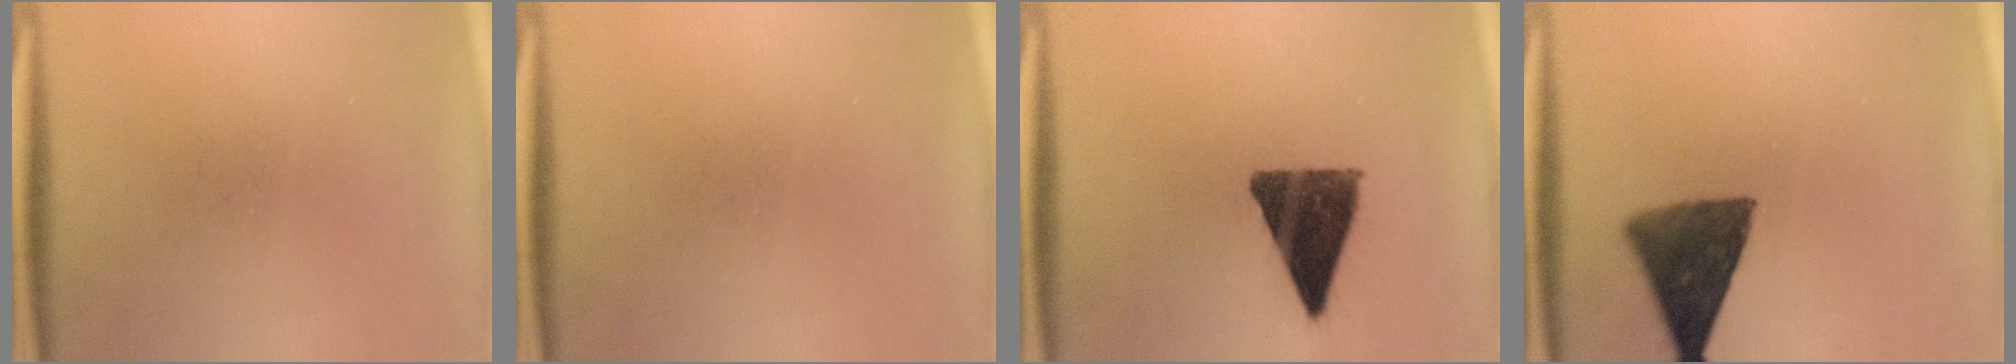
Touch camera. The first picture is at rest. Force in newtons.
{"total": 0.0}
{"total": 11.9}
{"total": 10.4}